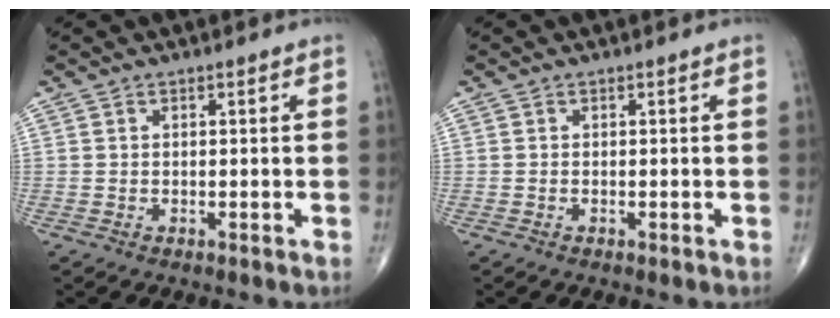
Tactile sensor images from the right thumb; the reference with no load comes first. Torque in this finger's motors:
{"motor_torque": [-0.13, -0.11, -0.32, -0.20, -0.02]}